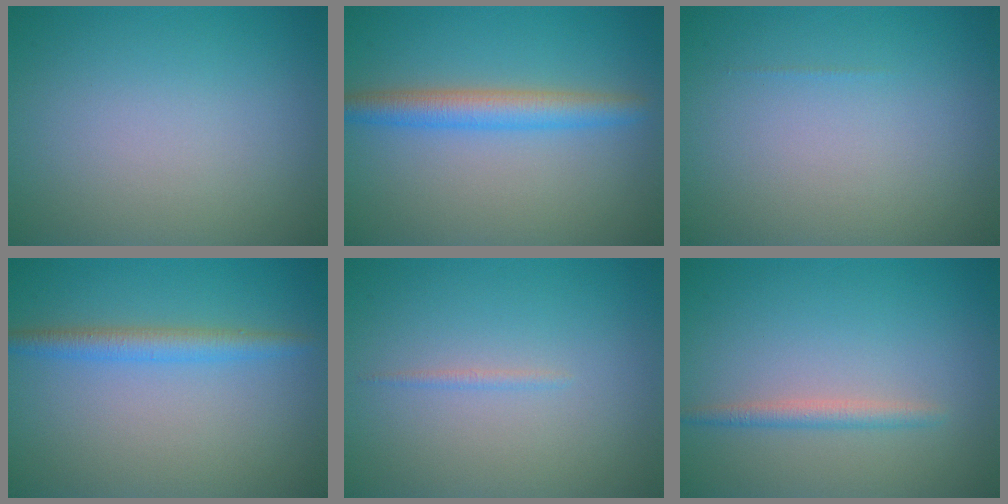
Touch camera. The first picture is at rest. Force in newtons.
{"total": 3.7, "press": 3.7, "slide": 0.1}
{"total": 0.0}
{"total": 2.4, "press": 2.4, "slide": 0.2}
{"total": 0.6, "press": 0.6, "slide": 0.1}
{"total": 1.5, "press": 1.5, "slide": 0.0}